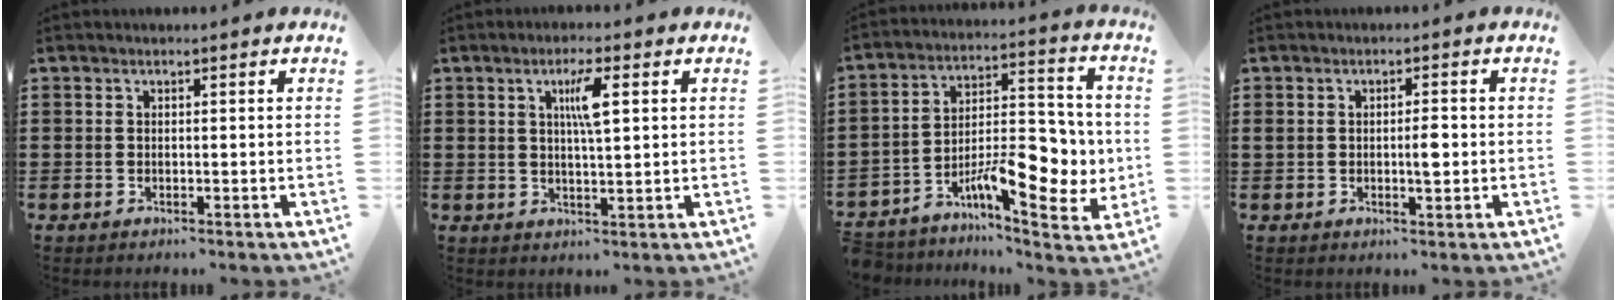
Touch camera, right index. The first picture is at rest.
{"total": 4.9, "force": [1.6, 0.9, 4.6], "torque": [-0.087, 0.006, 0.021]}
{"total": 11.5, "force": [-4.1, 5.3, 9.3], "torque": [-0.141, -0.008, -0.073]}
{"total": 2.9, "force": [-0.1, 1.0, 2.7], "torque": [-0.043, -0.003, -0.004]}